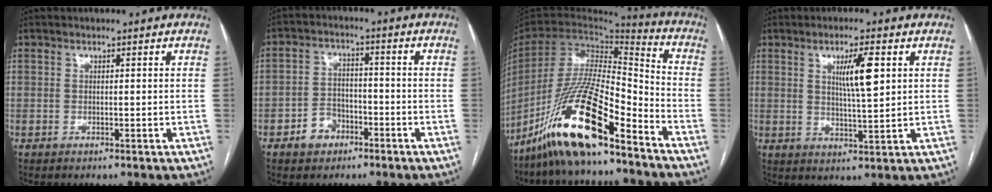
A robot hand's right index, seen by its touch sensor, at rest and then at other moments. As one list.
[{"total": 5.2, "force": [-2.9, 3.8, 2.1], "torque": [-0.038, 0.016, -0.045]}, {"total": 18.7, "force": [-13.0, 2.7, 13.2], "torque": [-0.272, -0.020, -0.243]}, {"total": 6.4, "force": [2.1, 0.5, 6.0], "torque": [-0.103, -0.001, 0.037]}]